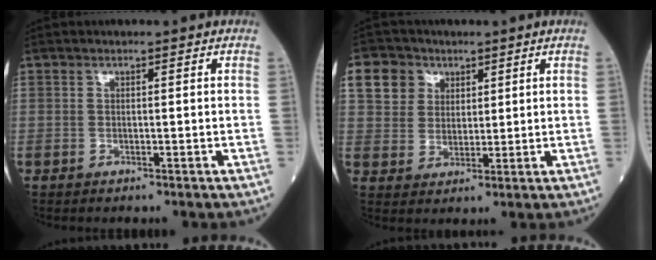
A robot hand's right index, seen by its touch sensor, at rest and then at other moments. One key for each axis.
{"total": 6.6, "fx": 3.0, "fy": 5.6, "fz": 1.6, "tx": -0.042, "ty": 0.026, "tz": 0.061}